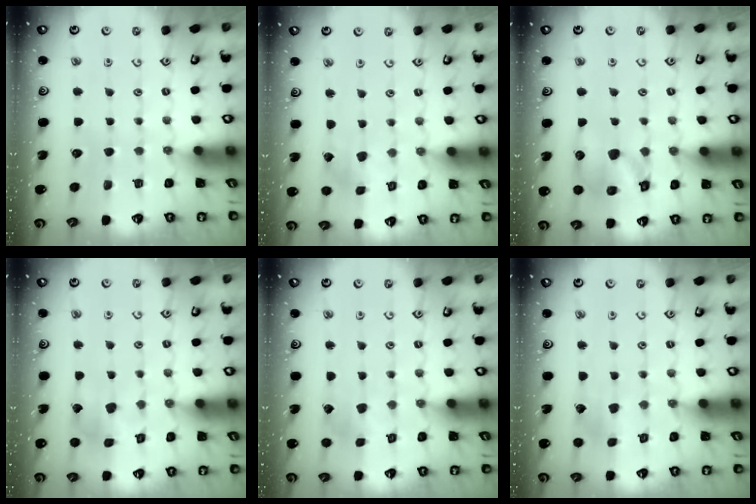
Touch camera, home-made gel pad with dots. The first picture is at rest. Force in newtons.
{"total": 2.0, "press": 2.0, "slide": 0.1}
{"total": 11.7, "press": 11.5, "slide": 1.7}
{"total": 9.8, "press": 9.7, "slide": 1.3}
{"total": 2.0, "press": 1.9, "slide": 0.3}
{"total": 2.6, "press": 2.6, "slide": 0.4}